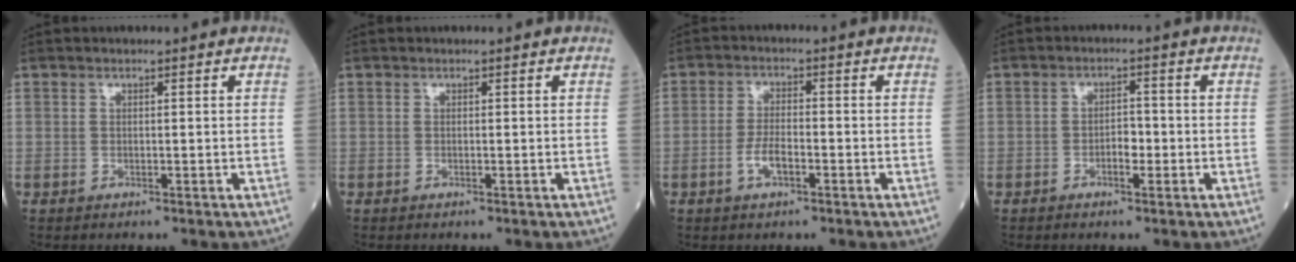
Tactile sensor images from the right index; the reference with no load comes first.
{"total": 0.0}
{"total": 3.8, "force": [-1.6, 1.3, 3.2], "torque": [-0.061, 0.004, -0.030]}
{"total": 2.6, "force": [-0.9, 1.2, 2.2], "torque": [-0.032, 0.006, -0.016]}